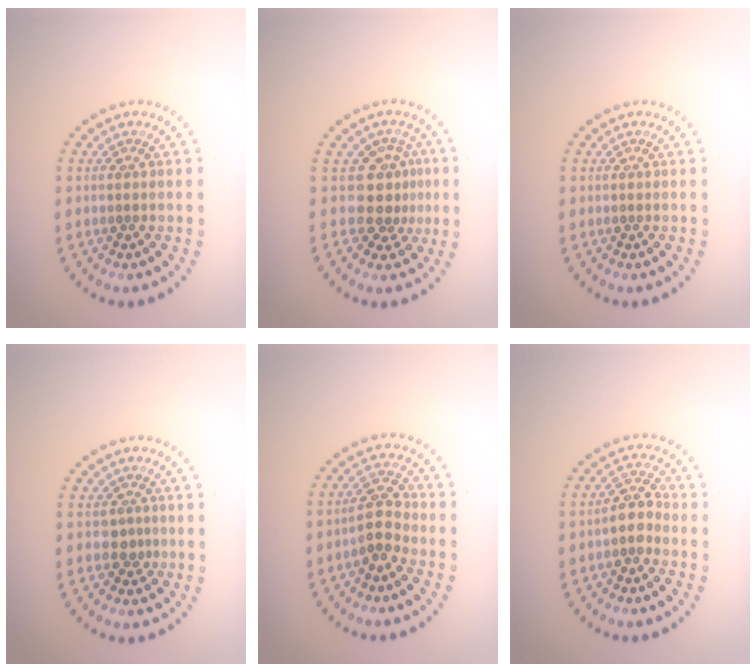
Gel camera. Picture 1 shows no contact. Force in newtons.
{"total": 2.9, "press": 2.1, "slide": 2.1}
{"total": 0.0}
{"total": 1.3, "press": 1.0, "slide": 0.8}
{"total": 2.9, "press": 2.6, "slide": 1.2}
{"total": 2.4, "press": 2.0, "slide": 1.3}